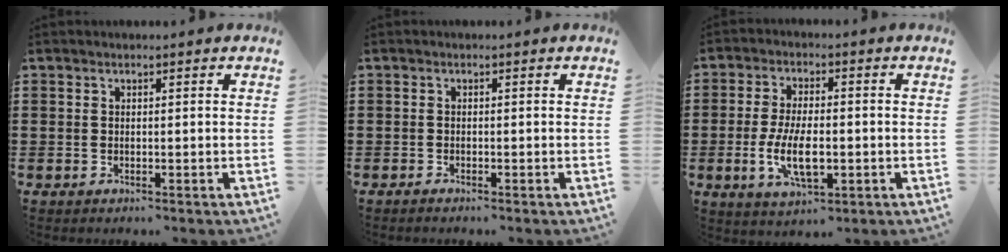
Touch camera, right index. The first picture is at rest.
{"total": 0.7, "force": [-0.7, 0.0, 0.2], "torque": [-0.005, -0.003, -0.013]}
{"total": 7.9, "force": [-1.7, 3.5, 6.9], "torque": [-0.142, -0.010, -0.036]}